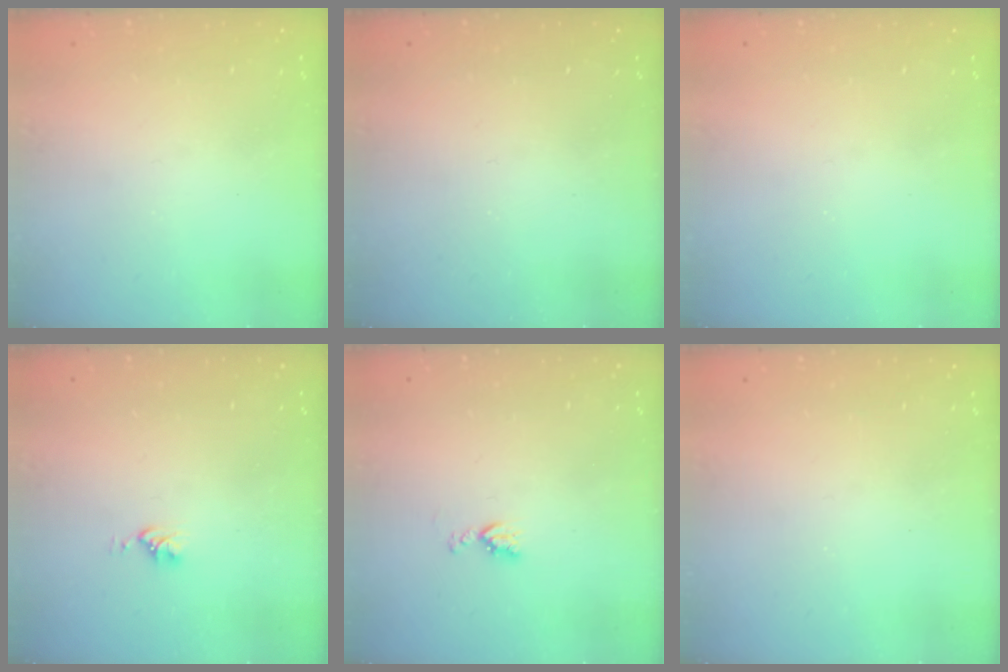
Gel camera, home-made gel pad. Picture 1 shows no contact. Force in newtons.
{"total": 0.0}
{"total": 0.0}
{"total": 3.0, "press": 3.0, "slide": 0.4}
{"total": 4.5, "press": 4.5, "slide": 0.6}
{"total": 0.0}